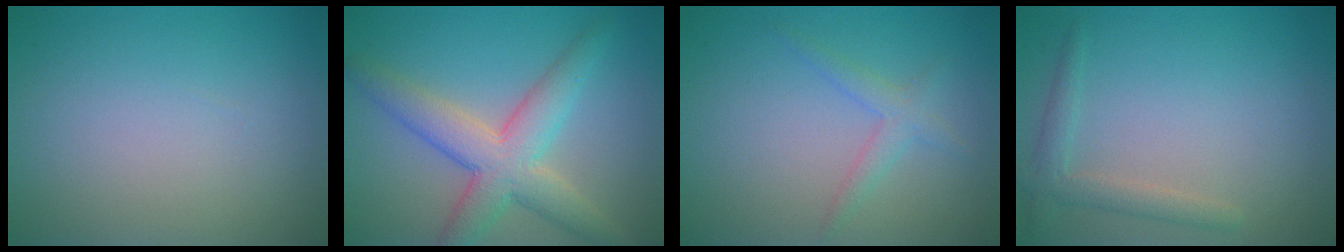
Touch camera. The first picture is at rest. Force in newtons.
{"total": 6.1, "press": 6.1, "slide": 0.2}
{"total": 1.8, "press": 1.8, "slide": 0.1}
{"total": 2.0, "press": 2.0, "slide": 0.3}